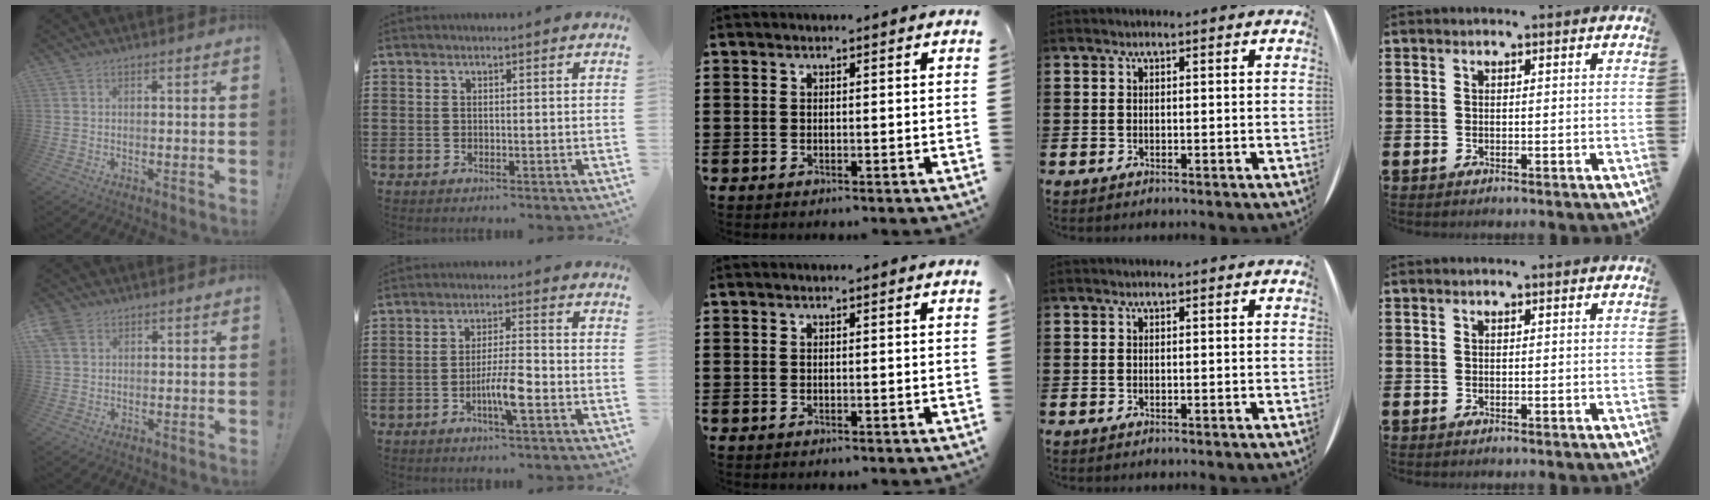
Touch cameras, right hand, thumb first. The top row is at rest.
{"thumb": {"total": 4.3, "force": [2.3, 3.1, 1.9], "torque": [-0.033, -0.003, 0.048]}, "index": {"total": 6.0, "force": [-2.4, 0.8, 5.5], "torque": [-0.104, -0.007, -0.045]}}